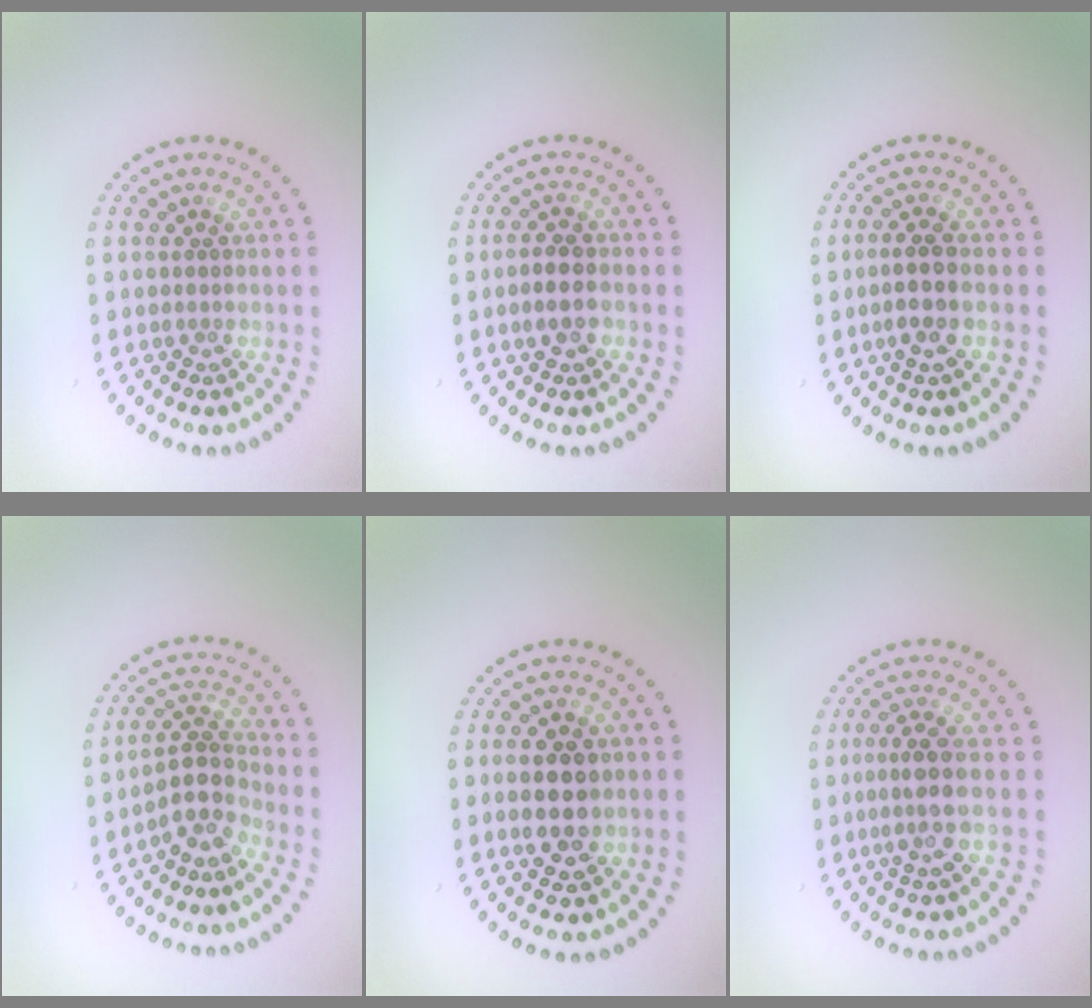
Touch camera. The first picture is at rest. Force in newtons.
{"total": 2.4, "press": 2.3, "slide": 0.6}
{"total": 2.4, "press": 2.2, "slide": 1.1}
{"total": 3.0, "press": 2.5, "slide": 1.7}
{"total": 4.6, "press": 4.6, "slide": 0.3}
{"total": 2.9, "press": 2.3, "slide": 1.8}